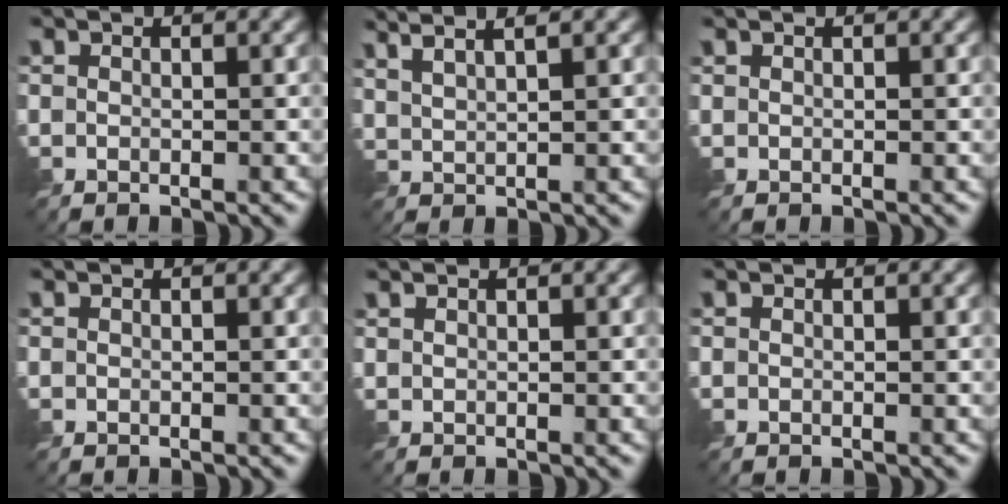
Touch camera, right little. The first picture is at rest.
{"total": 5.1, "force": [3.5, 1.7, 3.3], "torque": [-0.035, 0.026, 0.035]}
{"total": 0.0}
{"total": 0.0}
{"total": 0.7, "force": [0.6, 0.2, 0.3], "torque": [-0.006, -0.001, 0.007]}
{"total": 0.0}